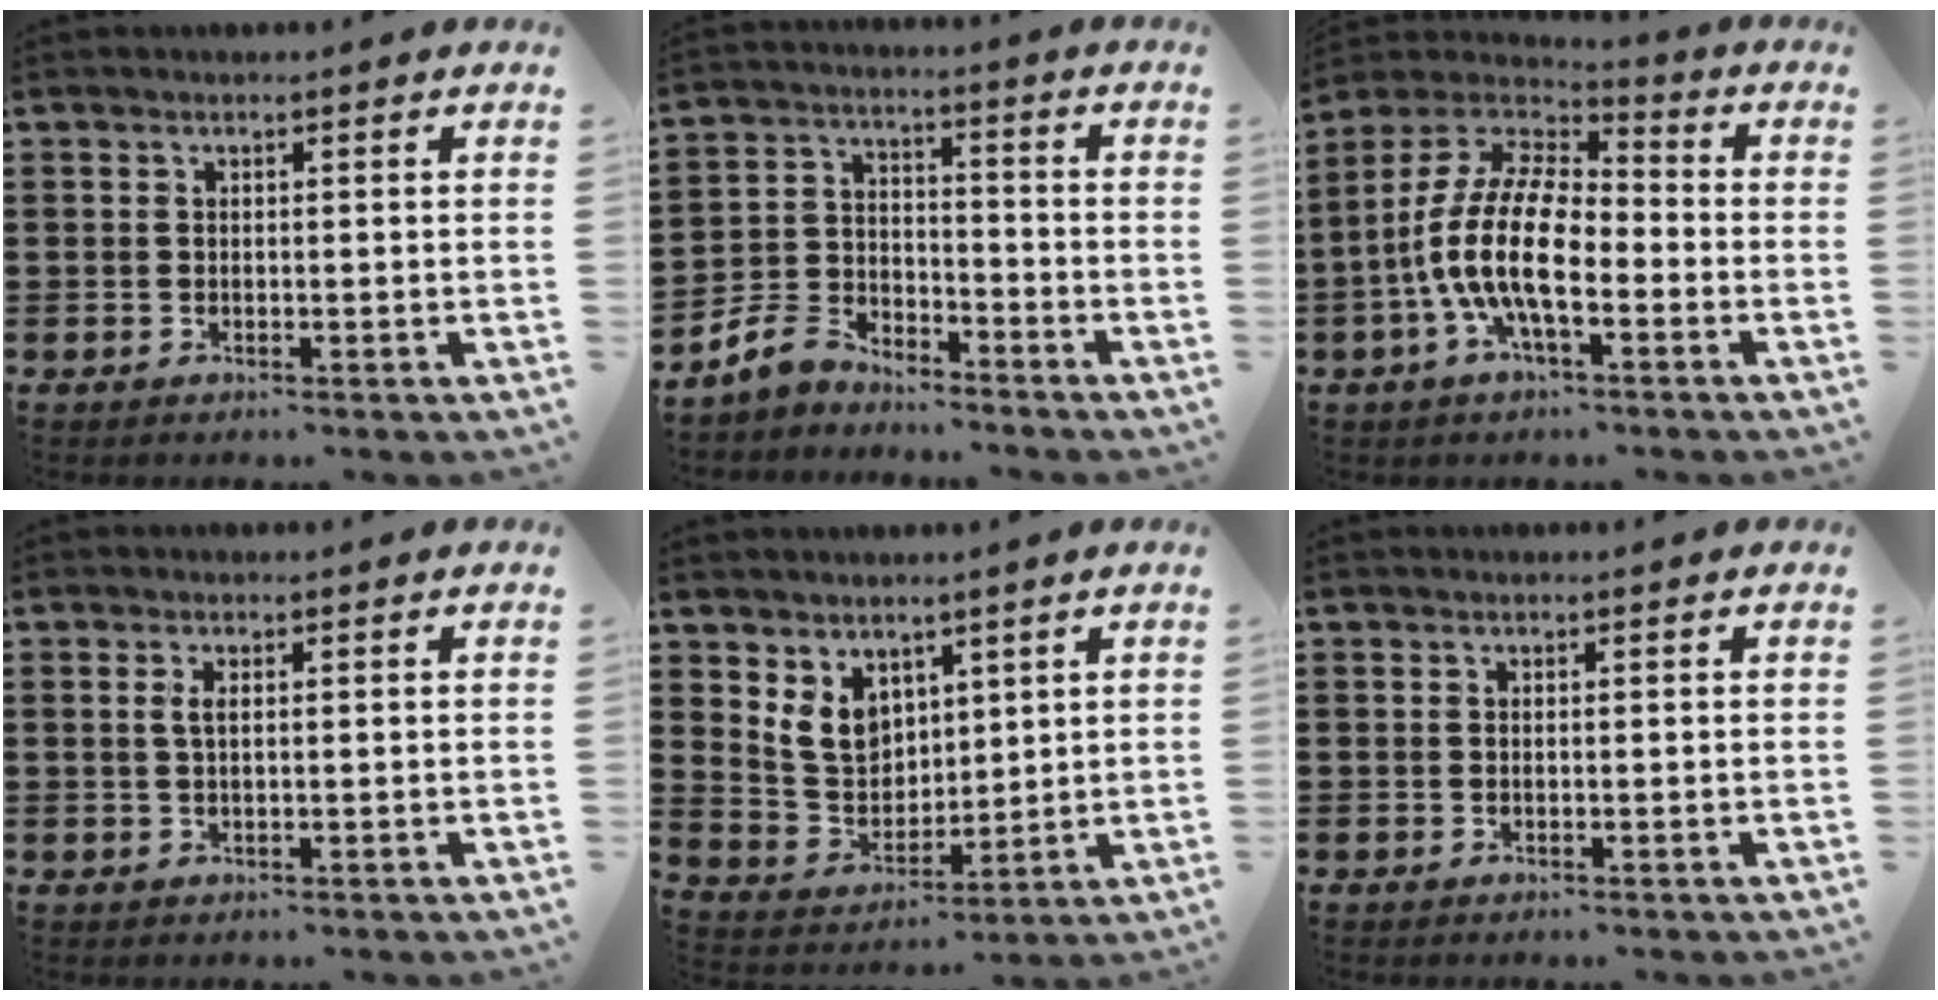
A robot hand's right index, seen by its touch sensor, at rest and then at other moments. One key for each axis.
{"total": 6.2, "fx": -5.7, "fy": 2.1, "fz": 1.1, "tx": -0.047, "ty": 0.010, "tz": -0.122}
{"total": 13.4, "fx": -3.5, "fy": 5.5, "fz": 11.7, "tx": -0.274, "ty": -0.009, "tz": -0.077}
{"total": 1.5, "fx": 0.3, "fy": 0.4, "fz": 1.4, "tx": -0.029, "ty": 0.003, "tz": 0.004}
{"total": 7.0, "fx": 3.5, "fy": 5.3, "fz": 2.9, "tx": -0.086, "ty": 0.004, "tz": 0.066}
{"total": 0.0}